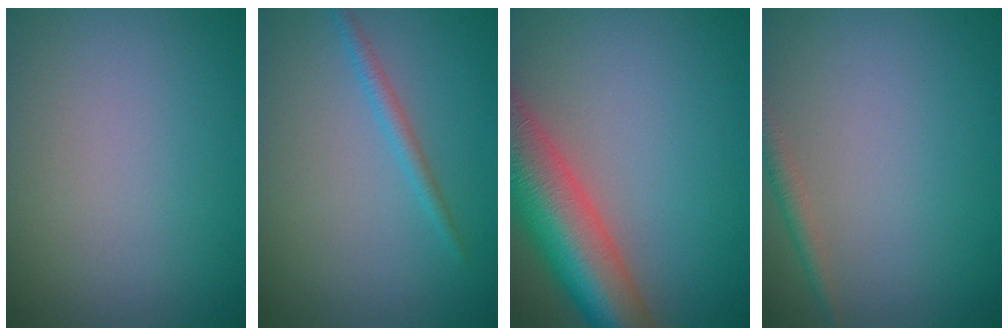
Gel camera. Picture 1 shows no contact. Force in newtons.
{"total": 1.4, "press": 1.4, "slide": 0.1}
{"total": 10.1, "press": 10.1, "slide": 0.7}
{"total": 1.4, "press": 1.4, "slide": 0.0}